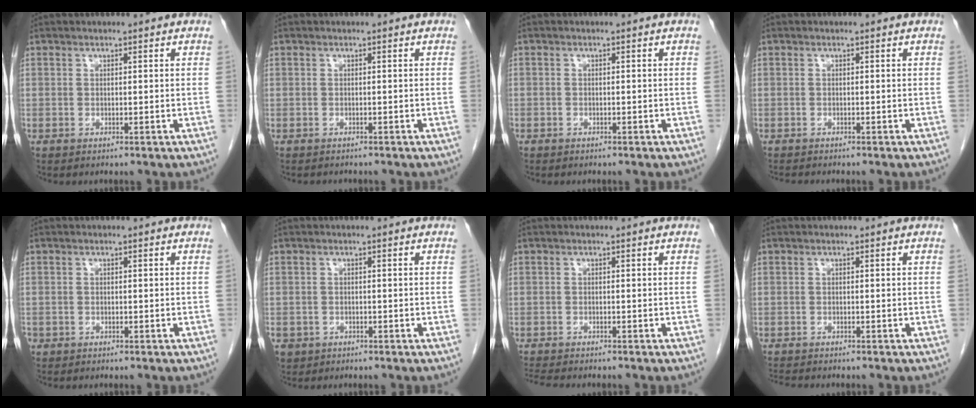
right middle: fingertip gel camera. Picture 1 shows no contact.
{"total": 1.5, "force": [-1.4, 0.6, 0.2], "torque": [-0.008, -0.002, -0.020]}
{"total": 0.6, "force": [-0.5, 0.4, 0.0], "torque": [-0.007, 0.002, -0.009]}
{"total": 1.6, "force": [-1.5, 0.2, 0.5], "torque": [-0.014, -0.004, -0.022]}
{"total": 0.8, "force": [-0.4, 0.6, 0.1], "torque": [-0.008, 0.002, -0.007]}
{"total": 3.0, "force": [-1.8, 2.4, 0.7], "torque": [-0.014, -0.001, -0.026]}
{"total": 4.9, "force": [-4.4, 0.9, 2.1], "torque": [-0.033, -0.010, -0.069]}
{"total": 2.9, "force": [-2.6, 0.5, 1.1], "torque": [-0.019, -0.007, -0.039]}